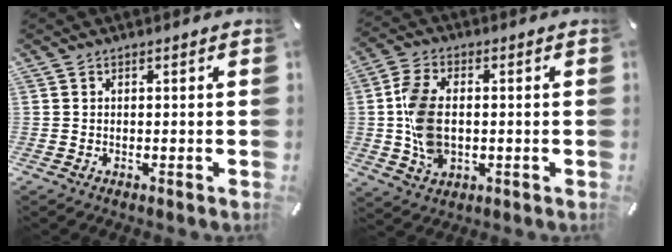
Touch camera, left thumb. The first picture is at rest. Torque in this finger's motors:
{"motor_torque": [1.11, 1.15, 1.42, -0.09, 0.19]}